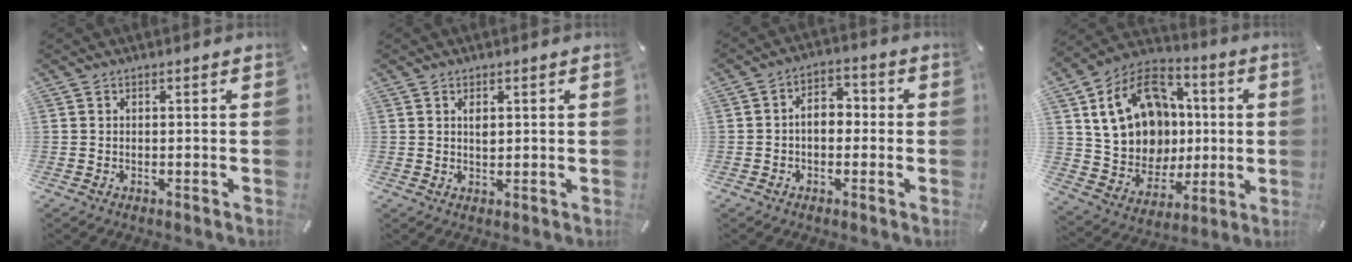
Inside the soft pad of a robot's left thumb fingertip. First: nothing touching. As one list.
[{"total": 1.8, "force": [0.6, 1.0, 1.4], "torque": [-0.023, -0.002, 0.008]}, {"total": 6.0, "force": [-0.8, 4.1, 4.4], "torque": [-0.072, 0.015, -0.017]}, {"total": 20.3, "force": [3.5, 17.0, 10.5], "torque": [-0.196, 0.000, 0.083]}]